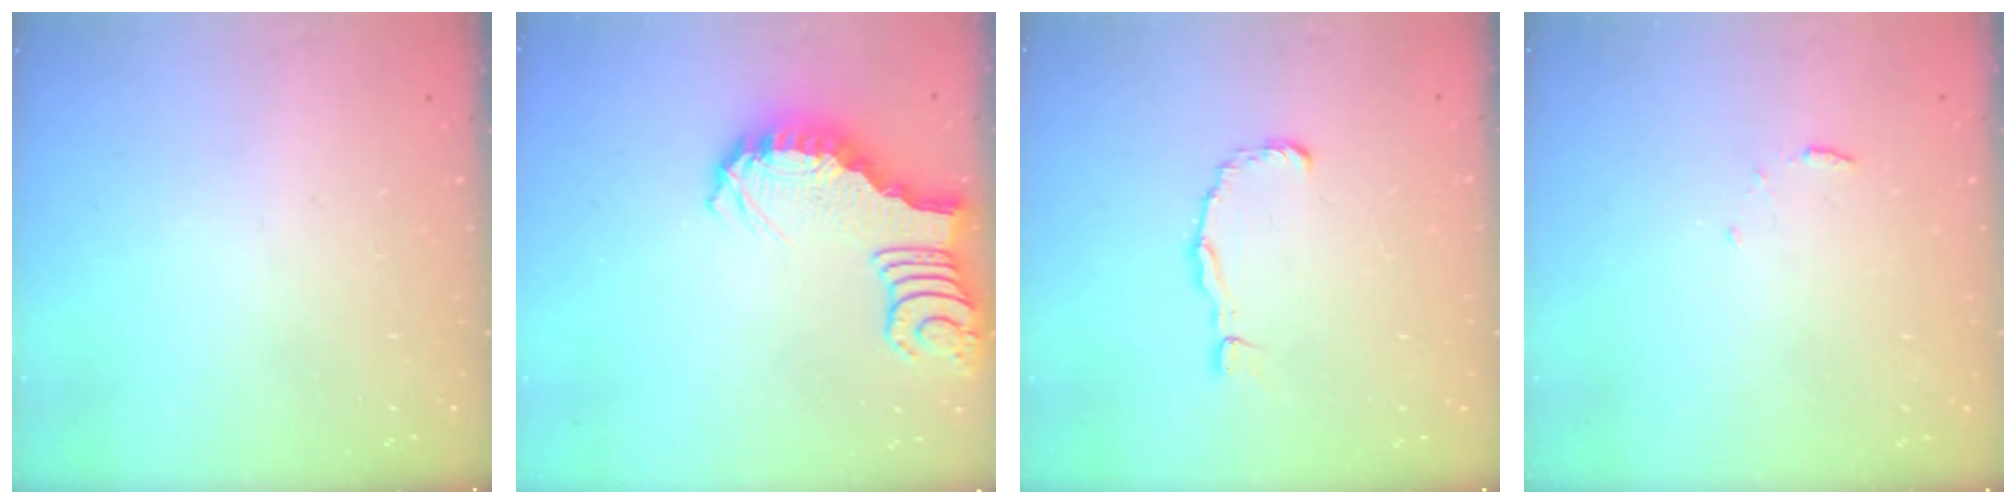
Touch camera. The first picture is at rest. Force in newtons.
{"total": 2.8, "press": 2.8, "slide": 0.5}
{"total": 3.2, "press": 3.1, "slide": 0.4}
{"total": 3.5, "press": 3.5, "slide": 0.3}